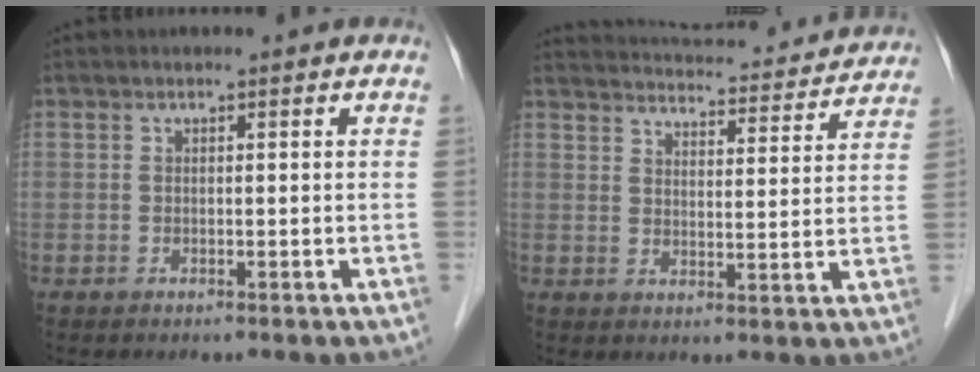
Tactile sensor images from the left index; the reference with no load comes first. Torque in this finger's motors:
{"motor_torque": [0.24, -0.59, -0.01, 0.00]}